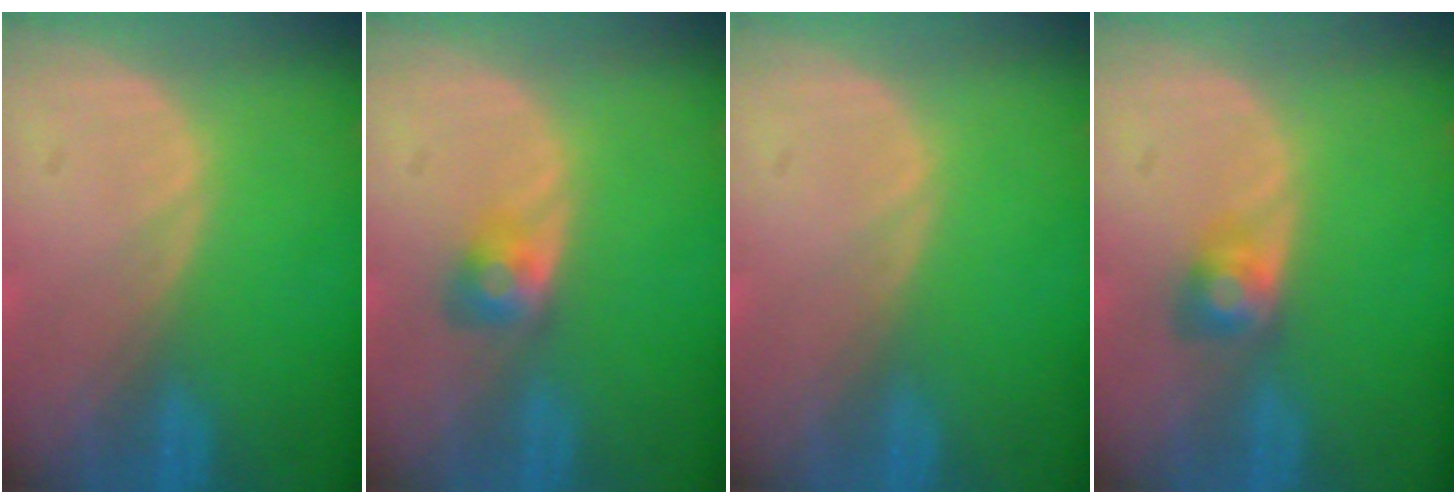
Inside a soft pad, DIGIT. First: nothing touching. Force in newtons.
{"total": 2.8, "press": 2.5, "slide": 1.2}
{"total": 0.0}
{"total": 2.6, "press": 2.6, "slide": 0.1}